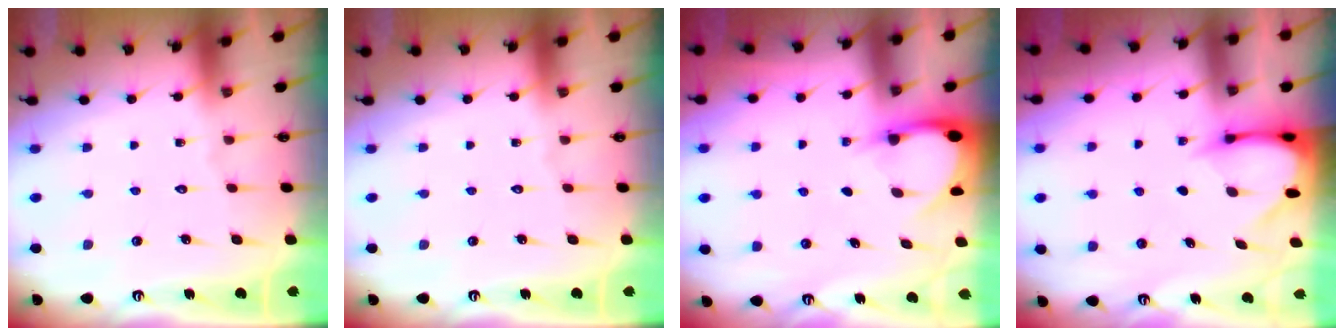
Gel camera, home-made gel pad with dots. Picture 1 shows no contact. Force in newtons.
{"total": 0.0}
{"total": 4.0, "press": 4.0, "slide": 0.2}
{"total": 3.5, "press": 3.5, "slide": 0.3}